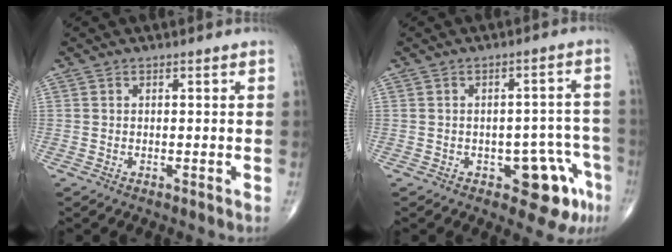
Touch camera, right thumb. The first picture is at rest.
{"total": 9.2, "force": [-4.5, 4.6, 6.6], "torque": [-0.043, 0.031, -0.049]}